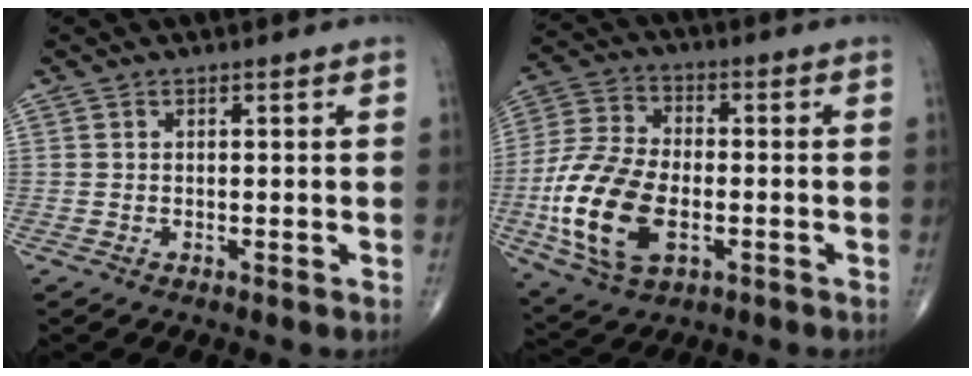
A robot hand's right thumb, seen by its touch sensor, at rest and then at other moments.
{"total": 17.8, "force": [-4.2, 10.1, 14.1], "torque": [-0.285, 0.007, -0.076]}